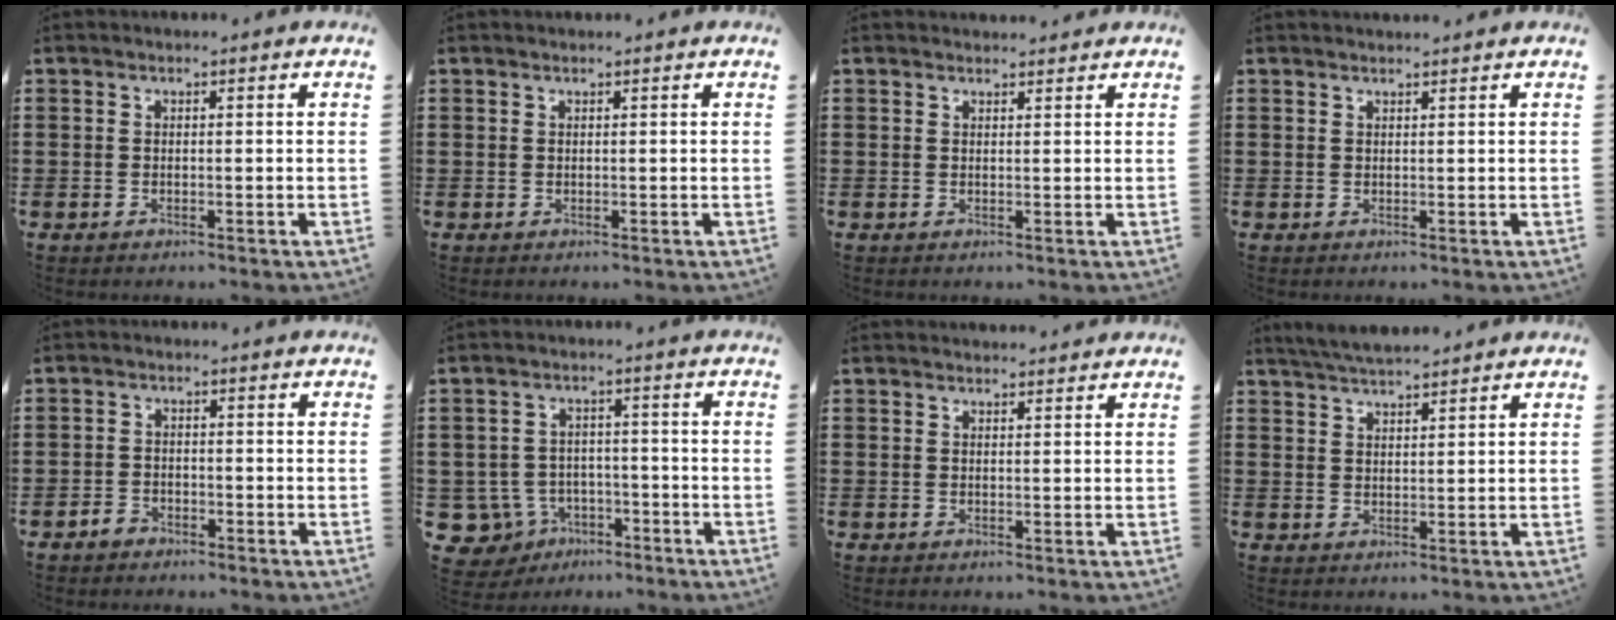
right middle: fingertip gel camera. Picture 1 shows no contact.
{"total": 0.0}
{"total": 1.1, "force": [1.1, 0.1, 0.0], "torque": [0.005, -0.004, 0.020]}
{"total": 0.8, "force": [0.8, 0.0, 0.0], "torque": [-0.002, -0.003, 0.017]}
{"total": 2.1, "force": [-1.9, 0.9, 0.3], "torque": [-0.012, 0.002, -0.038]}
{"total": 5.3, "force": [-3.3, 3.9, 1.4], "torque": [-0.063, 0.005, -0.068]}
{"total": 1.1, "force": [1.1, 0.1, 0.0], "torque": [0.005, -0.004, 0.020]}
{"total": 3.6, "force": [3.5, 0.2, 0.8], "torque": [-0.027, -0.005, 0.066]}